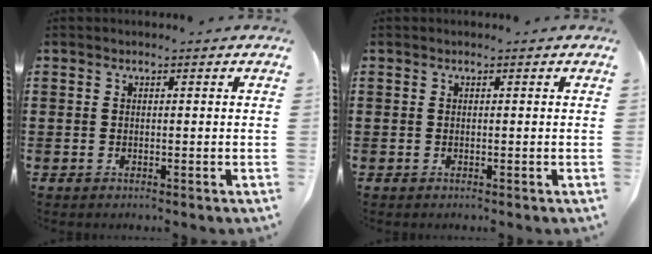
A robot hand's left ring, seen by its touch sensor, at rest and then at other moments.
{"total": 0.0}